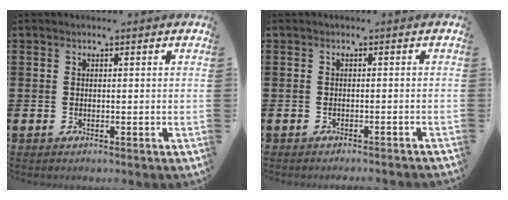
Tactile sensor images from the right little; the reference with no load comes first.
{"total": 0.8, "force": [-0.8, -0.2, 0.0], "torque": [0.001, 0.001, -0.016]}